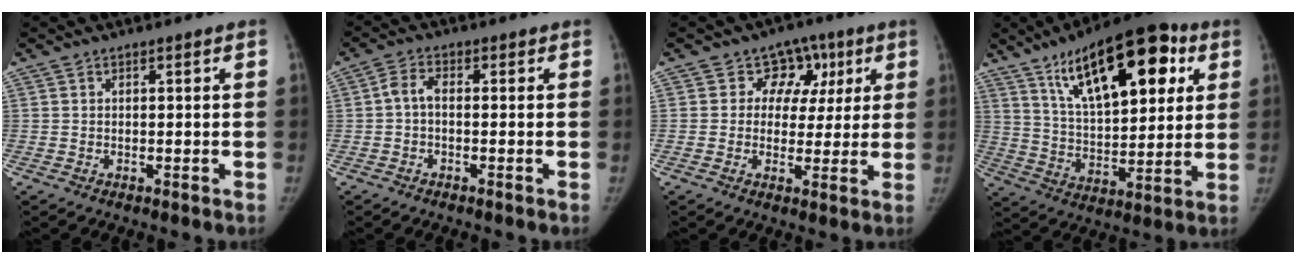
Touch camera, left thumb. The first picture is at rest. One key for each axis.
{"total": 3.0, "fx": -0.6, "fy": 1.6, "fz": 2.5, "tx": -0.049, "ty": 0.013, "tz": -0.021}
{"total": 7.8, "fx": 2.8, "fy": 6.7, "fz": 2.6, "tx": 0.015, "ty": 0.001, "tz": 0.034}
{"total": 22.6, "fx": 10.2, "fy": 9.8, "fz": 17.7, "tx": -0.235, "ty": -0.020, "tz": 0.169}